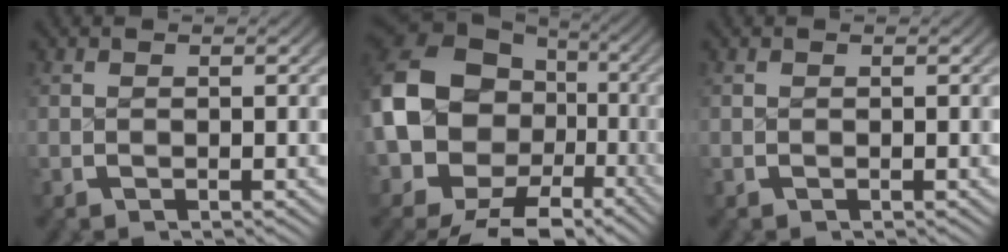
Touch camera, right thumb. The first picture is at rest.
{"total": 14.3, "force": [-2.5, 11.9, 7.6], "torque": [-0.209, -0.063, -0.019]}
{"total": 0.0}